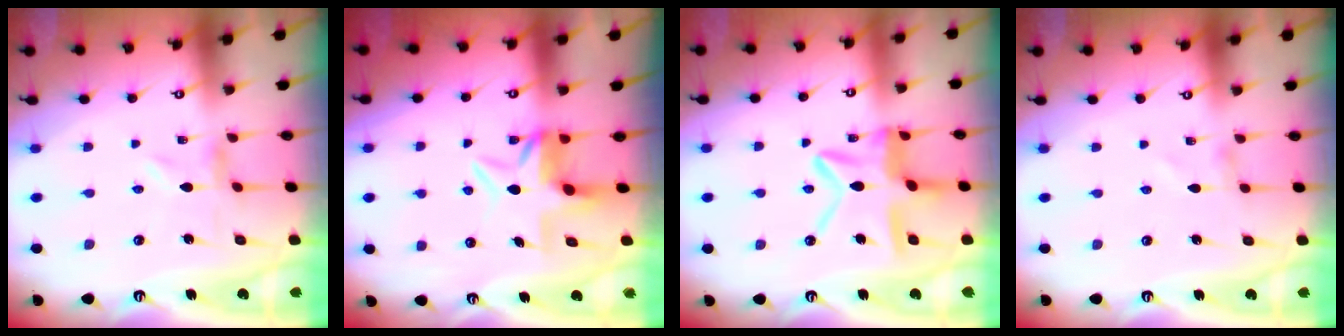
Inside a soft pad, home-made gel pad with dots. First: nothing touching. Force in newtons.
{"total": 6.7, "press": 6.7, "slide": 0.5}
{"total": 13.5, "press": 13.5, "slide": 1.2}
{"total": 1.1, "press": 1.1, "slide": 0.1}